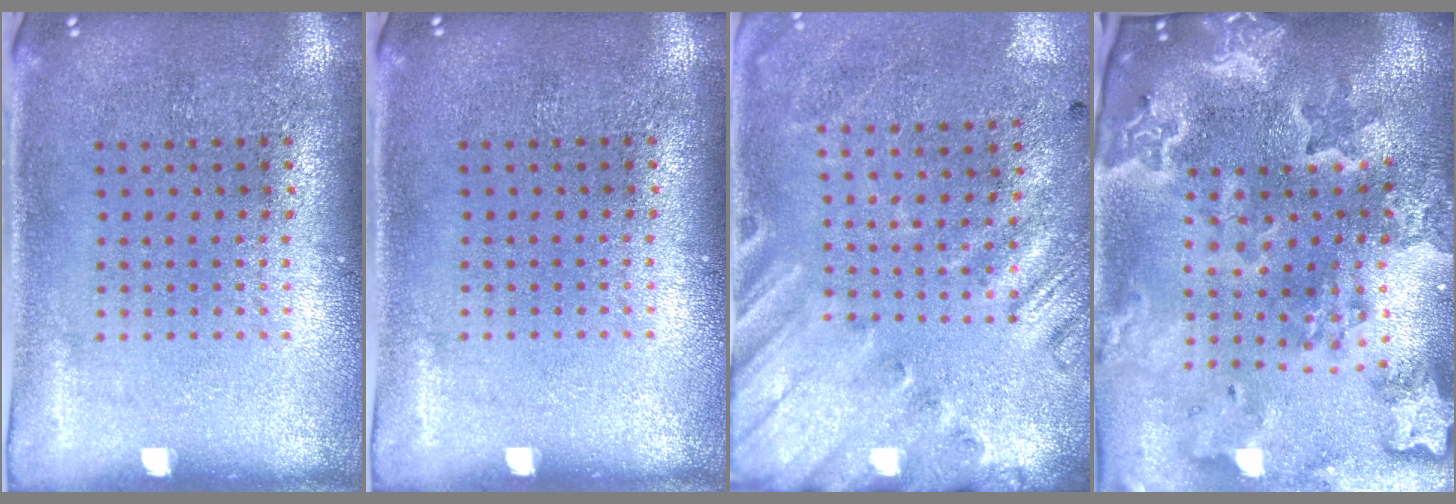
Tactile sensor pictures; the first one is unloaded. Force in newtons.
{"total": 0.0}
{"total": 2.6, "press": 1.8, "slide": 1.8}
{"total": 4.2, "press": 3.5, "slide": 2.4}